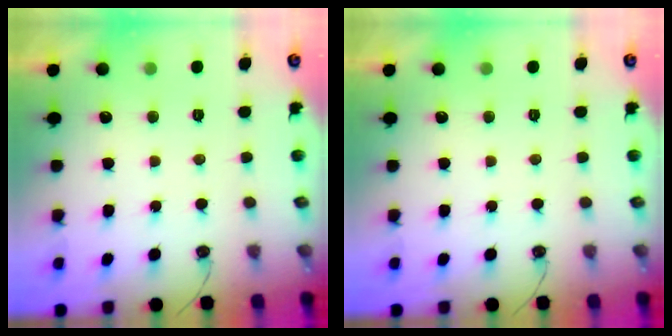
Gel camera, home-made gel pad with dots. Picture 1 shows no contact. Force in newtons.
{"total": 0.0}